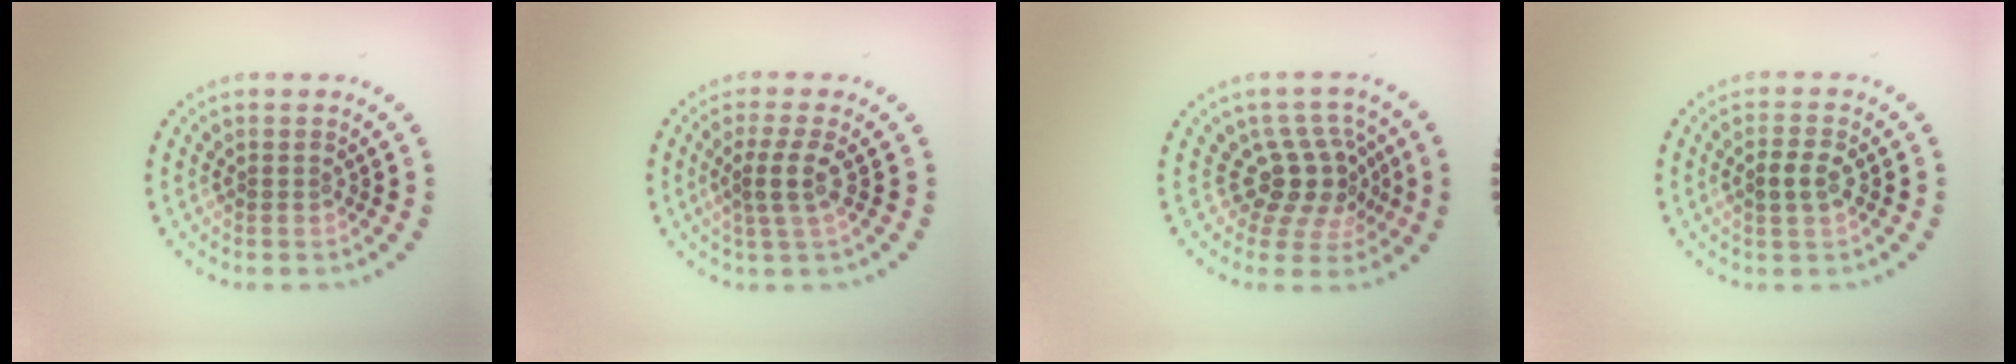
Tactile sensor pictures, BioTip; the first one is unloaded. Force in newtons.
{"total": 2.5, "press": 1.8, "slide": 1.8}
{"total": 4.0, "press": 2.9, "slide": 2.8}
{"total": 2.1, "press": 2.1, "slide": 0.3}